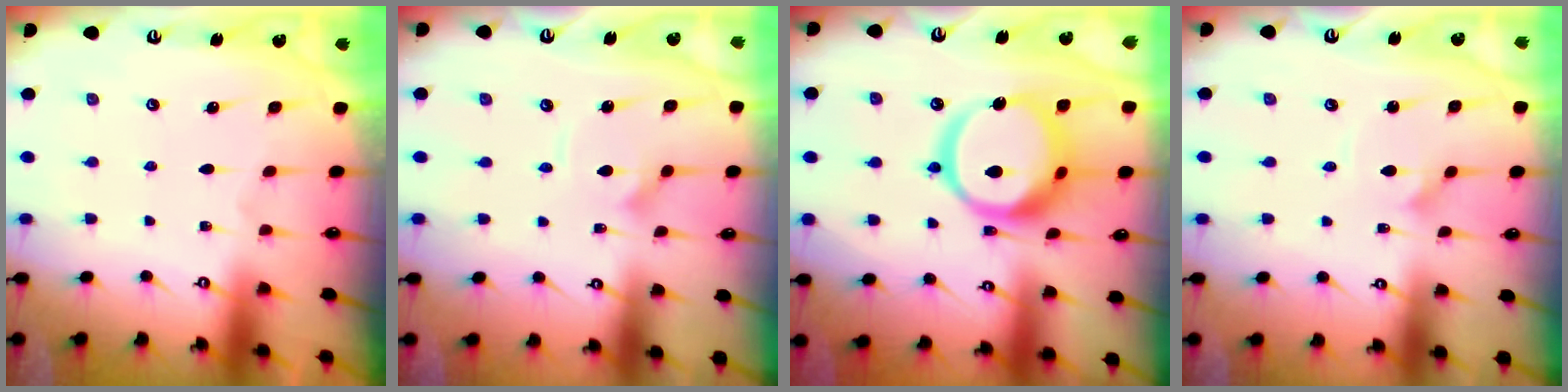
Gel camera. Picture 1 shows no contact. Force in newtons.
{"total": 4.5, "press": 4.5, "slide": 0.4}
{"total": 18.0, "press": 17.9, "slide": 2.1}
{"total": 1.6, "press": 1.6, "slide": 0.2}